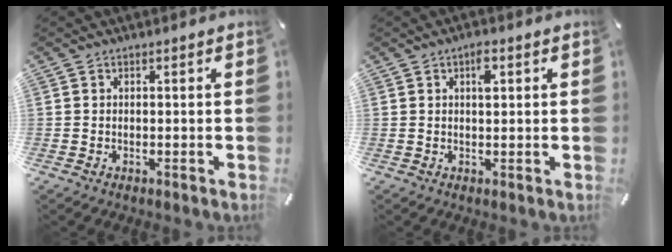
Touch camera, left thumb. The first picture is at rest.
{"total": 3.0, "force": [1.1, 1.3, 2.5], "torque": [-0.038, 0.000, 0.013]}